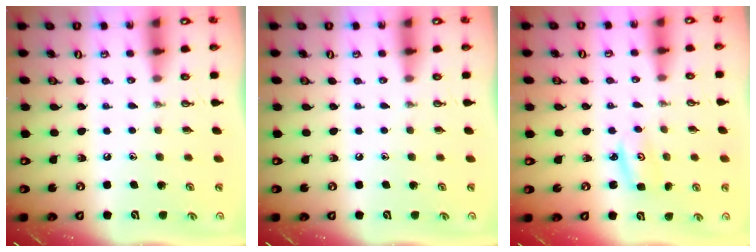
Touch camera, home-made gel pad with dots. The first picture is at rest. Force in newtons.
{"total": 0.0}
{"total": 2.9, "press": 2.9, "slide": 0.3}